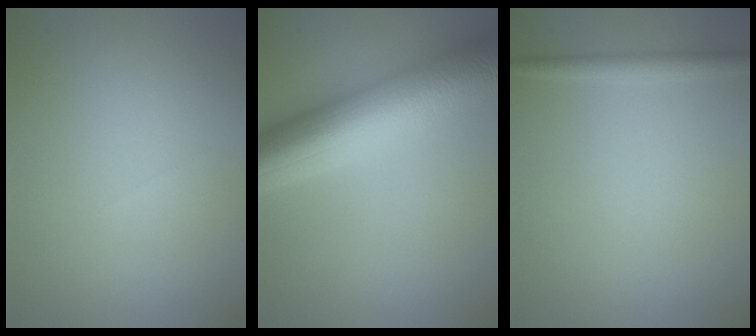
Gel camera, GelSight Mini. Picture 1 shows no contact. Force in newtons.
{"total": 11.5, "press": 11.5, "slide": 0.1}
{"total": 1.7, "press": 1.7, "slide": 0.0}